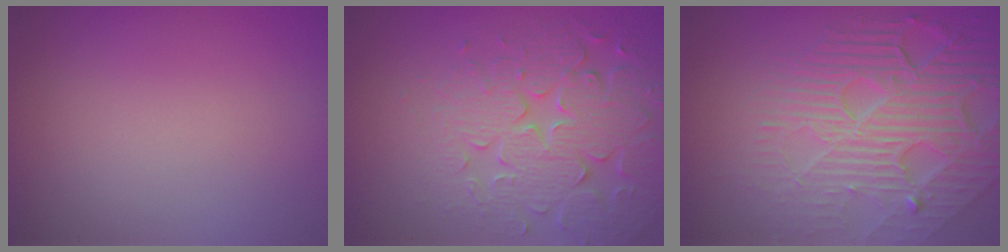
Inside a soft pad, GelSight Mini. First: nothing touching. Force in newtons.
{"total": 5.3, "press": 5.2, "slide": 1.1}
{"total": 8.5, "press": 5.8, "slide": 6.3}